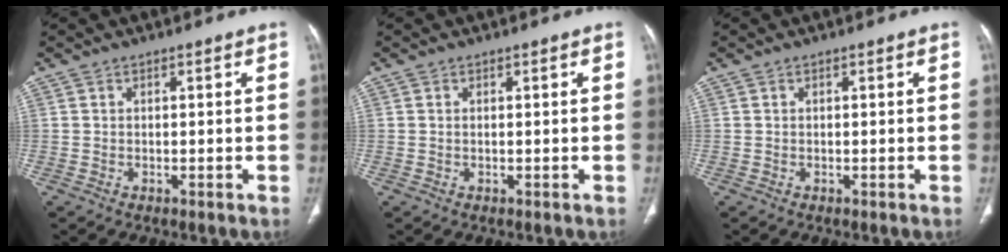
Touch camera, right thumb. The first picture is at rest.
{"total": 0.0}
{"total": 0.0}